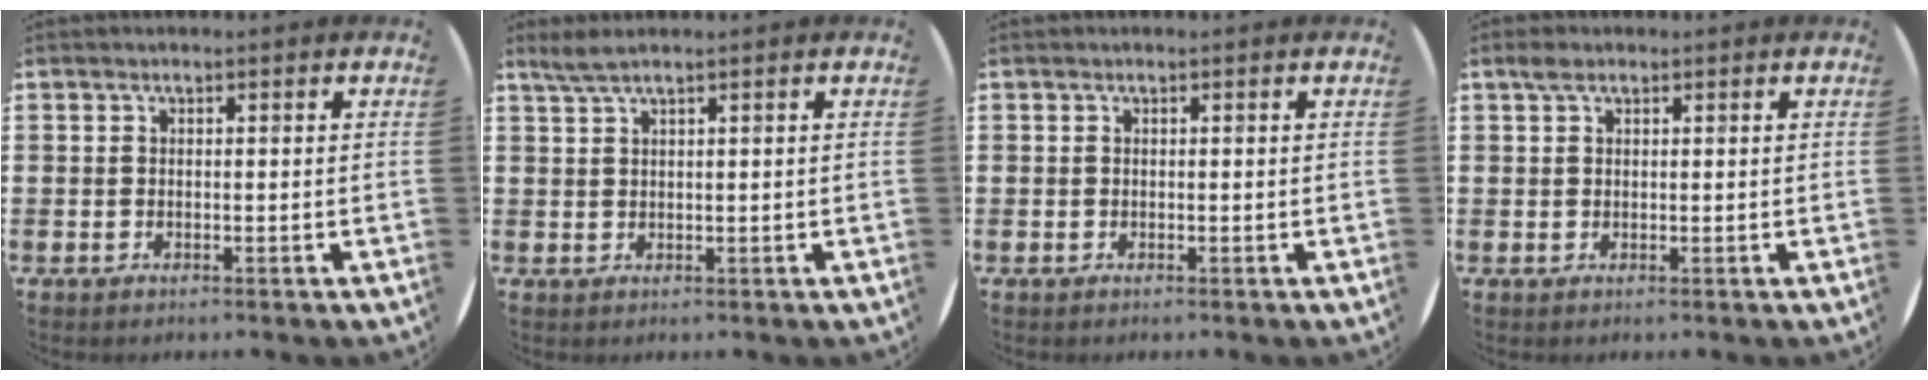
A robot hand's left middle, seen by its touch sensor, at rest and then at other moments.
{"total": 1.9, "force": [1.5, -0.1, 1.2], "torque": [-0.026, 0.001, 0.027]}
{"total": 0.0}
{"total": 1.4, "force": [0.9, 0.8, 0.7], "torque": [-0.008, 0.002, 0.014]}